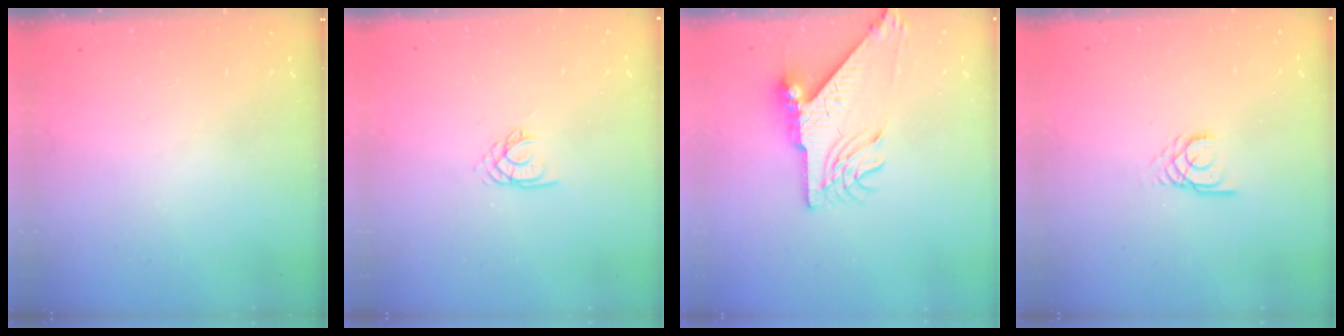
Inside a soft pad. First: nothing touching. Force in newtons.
{"total": 1.8, "press": 1.8, "slide": 0.2}
{"total": 10.4, "press": 10.3, "slide": 1.3}
{"total": 2.2, "press": 2.2, "slide": 0.2}